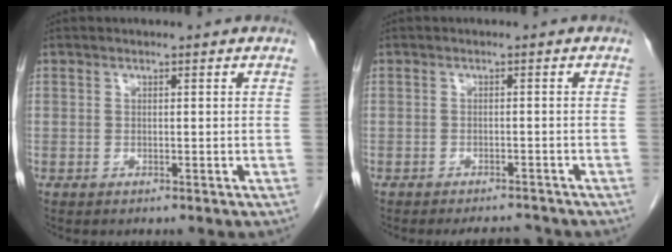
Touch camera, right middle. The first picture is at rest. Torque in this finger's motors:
{"motor_torque": [0.02, -0.01, 0.01, 0.00]}